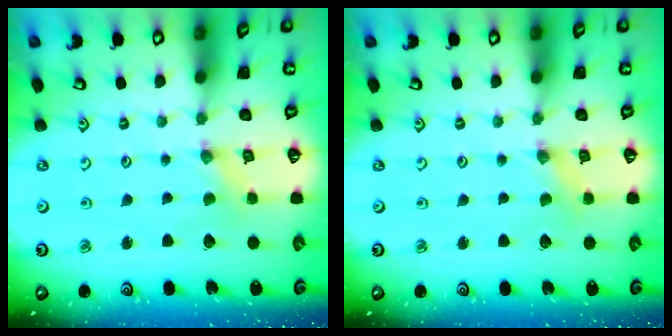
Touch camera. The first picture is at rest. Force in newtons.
{"total": 0.6, "press": 0.6, "slide": 0.1}